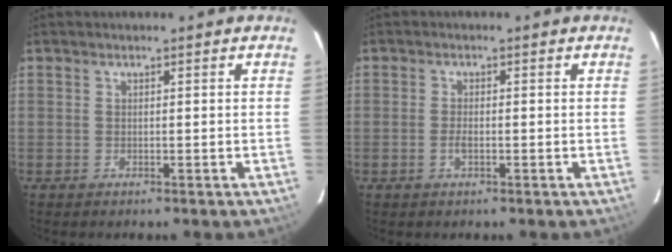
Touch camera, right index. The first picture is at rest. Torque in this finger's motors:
{"motor_torque": [-0.10, 0.12, 0.01, 0.00]}